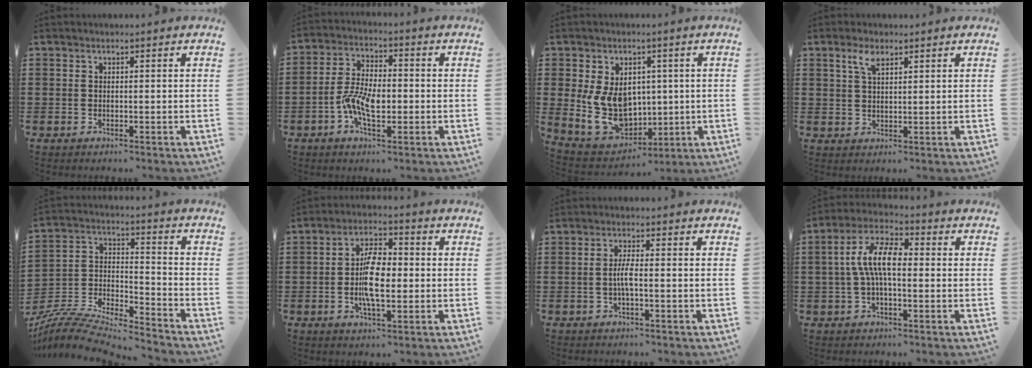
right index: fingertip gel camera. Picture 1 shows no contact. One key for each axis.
{"total": 7.0, "fx": -2.0, "fy": 3.4, "fz": 5.8, "tx": -0.135, "ty": 0.000, "tz": -0.044}
{"total": 10.3, "fx": 0.9, "fy": 8.1, "fz": 6.3, "tx": -0.143, "ty": -0.003, "tz": 0.017}
{"total": 3.4, "fx": 2.1, "fy": 1.2, "fz": 2.4, "tx": -0.055, "ty": 0.006, "tz": 0.037}
{"total": 7.6, "fx": -7.1, "fy": 1.2, "fz": 2.4, "tx": -0.060, "ty": -0.005, "tz": -0.146}
{"total": 7.9, "fx": -1.0, "fy": 3.1, "fz": 7.2, "tx": -0.147, "ty": 0.004, "tz": -0.023}
{"total": 3.0, "fx": -0.6, "fy": 0.5, "fz": 2.9, "tx": -0.061, "ty": -0.003, "tz": -0.014}
{"total": 8.4, "fx": 0.0, "fy": 3.6, "fz": 7.6, "tx": -0.165, "ty": 0.004, "tz": -0.006}